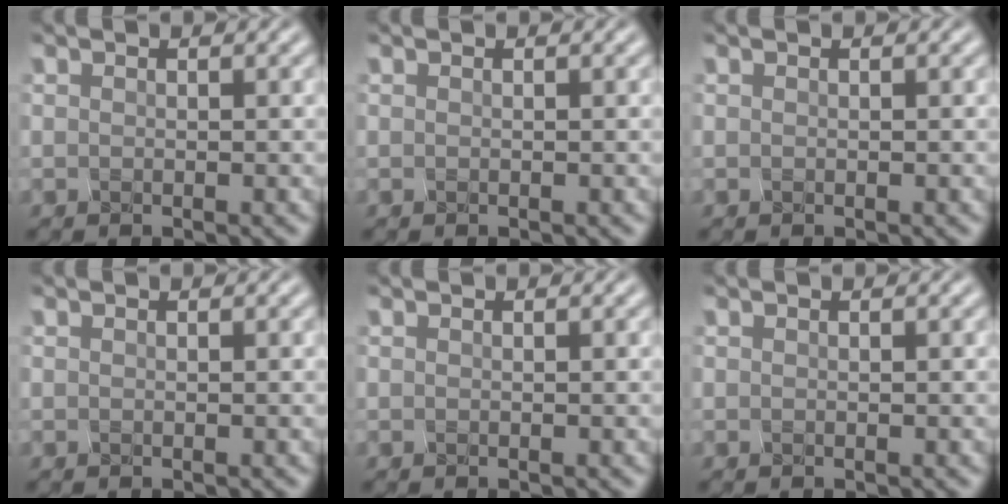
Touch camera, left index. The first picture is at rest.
{"total": 0.0}
{"total": 0.0}
{"total": 0.0}
{"total": 0.0}
{"total": 0.0}